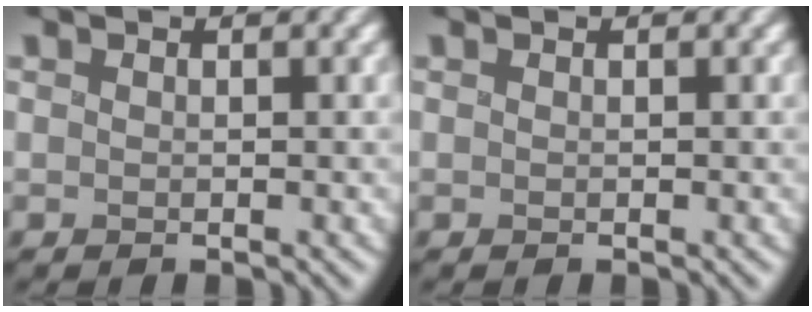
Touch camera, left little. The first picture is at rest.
{"total": 0.0}